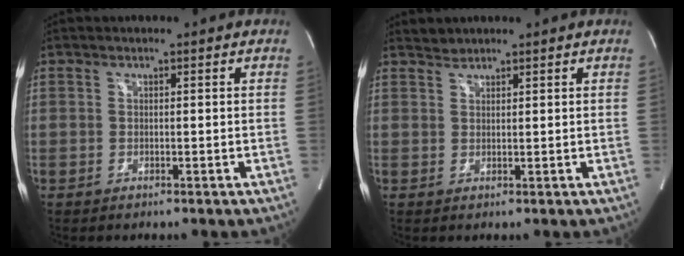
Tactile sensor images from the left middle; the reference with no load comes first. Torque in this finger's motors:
{"motor_torque": [0.11, 0.01, -0.01, -0.01]}